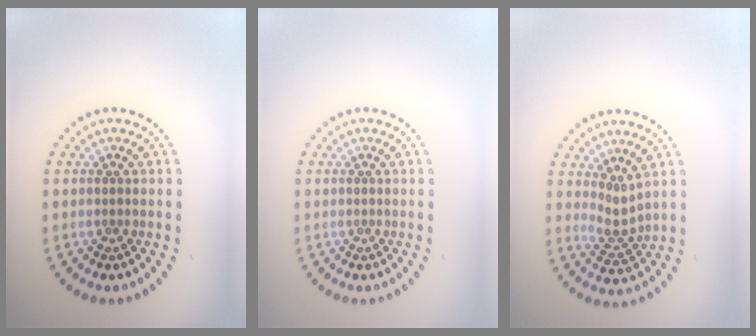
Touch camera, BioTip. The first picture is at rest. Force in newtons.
{"total": 0.0}
{"total": 2.2, "press": 1.5, "slide": 1.6}